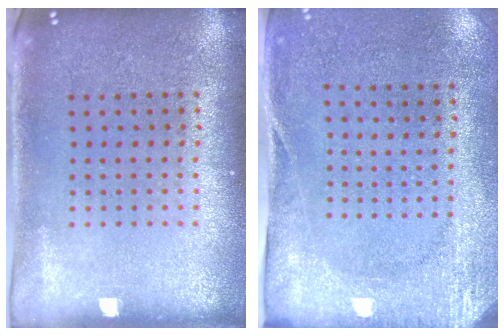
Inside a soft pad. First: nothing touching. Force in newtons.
{"total": 2.7, "press": 2.1, "slide": 1.7}